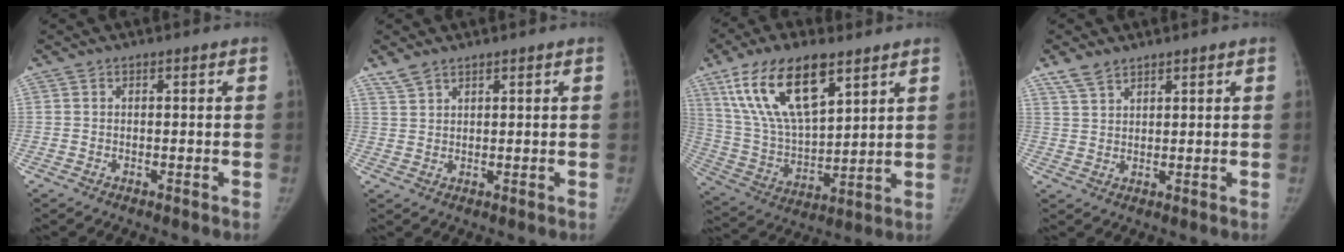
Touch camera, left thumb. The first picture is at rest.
{"total": 2.9, "force": [2.4, 1.1, 1.0], "torque": [-0.018, -0.001, 0.053]}
{"total": 19.5, "force": [10.5, 8.4, 14.1], "torque": [-0.243, -0.035, 0.204]}
{"total": 4.0, "force": [3.2, 1.8, 1.6], "torque": [-0.027, -0.006, 0.069]}